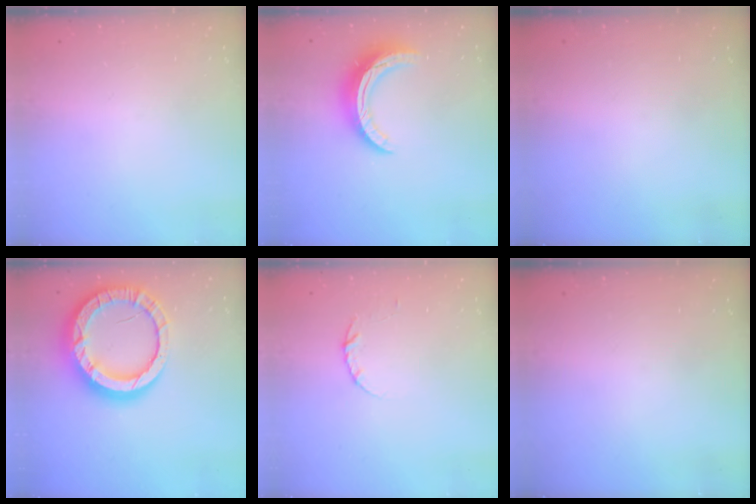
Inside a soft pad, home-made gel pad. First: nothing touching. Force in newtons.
{"total": 11.8, "press": 11.8, "slide": 0.9}
{"total": 0.0}
{"total": 21.0, "press": 20.9, "slide": 2.2}
{"total": 3.4, "press": 3.4, "slide": 0.4}
{"total": 0.0}